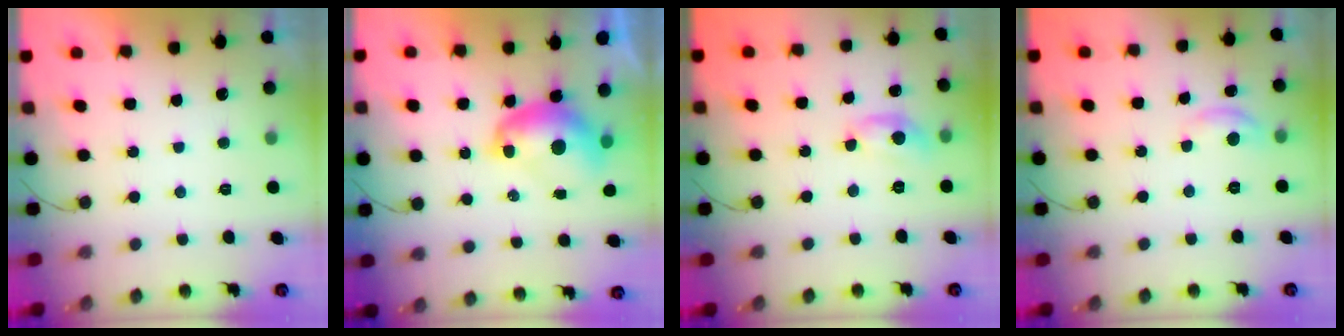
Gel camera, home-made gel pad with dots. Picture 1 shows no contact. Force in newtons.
{"total": 9.5, "press": 9.5, "slide": 1.1}
{"total": 7.5, "press": 7.4, "slide": 0.4}
{"total": 4.8, "press": 4.7, "slide": 0.3}